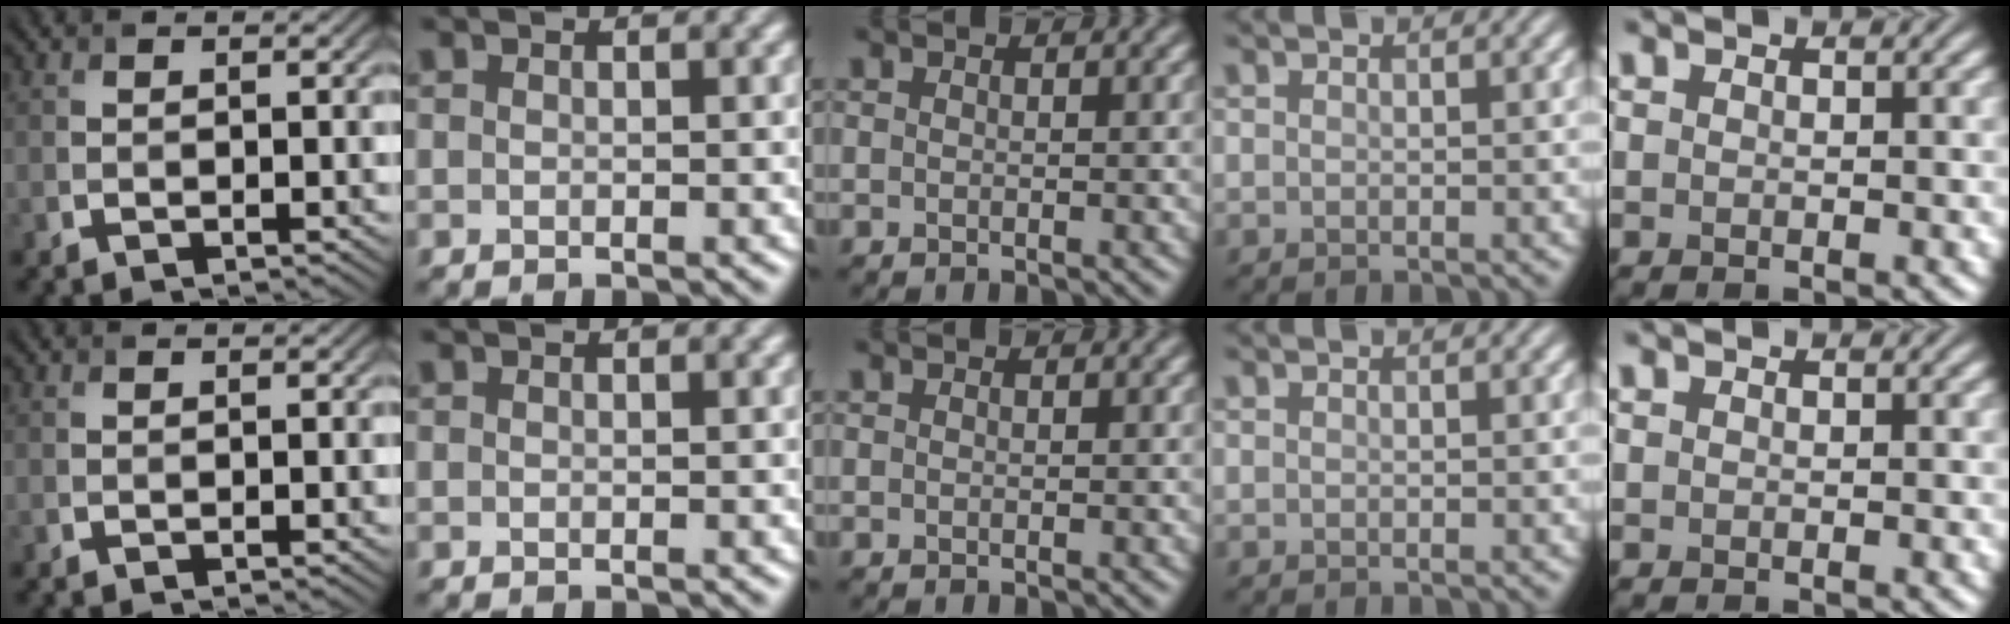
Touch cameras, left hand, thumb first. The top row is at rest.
{}